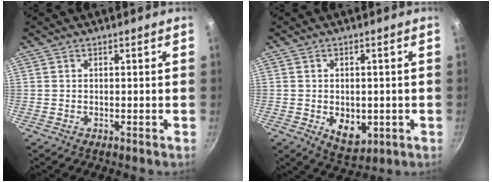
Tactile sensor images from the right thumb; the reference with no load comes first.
{"total": 7.1, "force": [-1.4, 4.8, 5.0], "torque": [-0.054, -0.009, -0.007]}